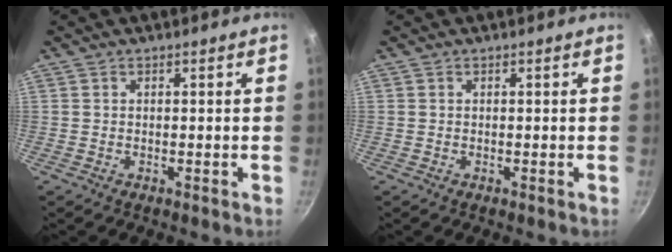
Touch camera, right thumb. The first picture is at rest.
{"total": 0.0}